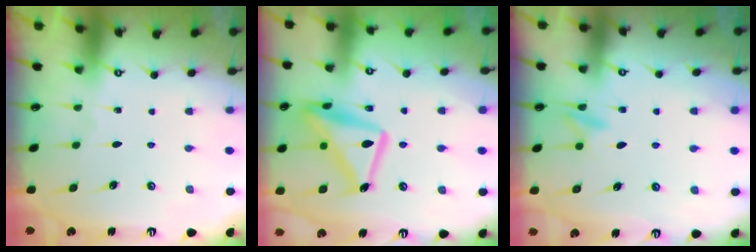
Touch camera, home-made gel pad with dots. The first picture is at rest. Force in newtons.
{"total": 17.0, "press": 16.9, "slide": 1.2}
{"total": 7.2, "press": 7.1, "slide": 0.6}